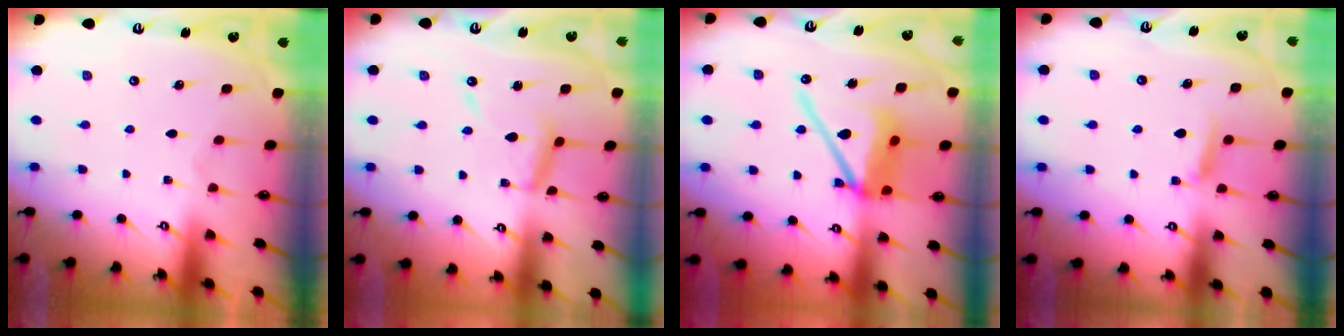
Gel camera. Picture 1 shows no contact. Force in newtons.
{"total": 10.5, "press": 10.5, "slide": 1.0}
{"total": 14.9, "press": 14.8, "slide": 2.0}
{"total": 6.1, "press": 6.1, "slide": 0.9}